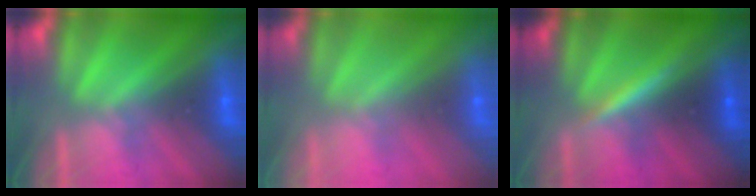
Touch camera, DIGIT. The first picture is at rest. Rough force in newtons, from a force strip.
{"total": 8.0}
{"total": 3.6}